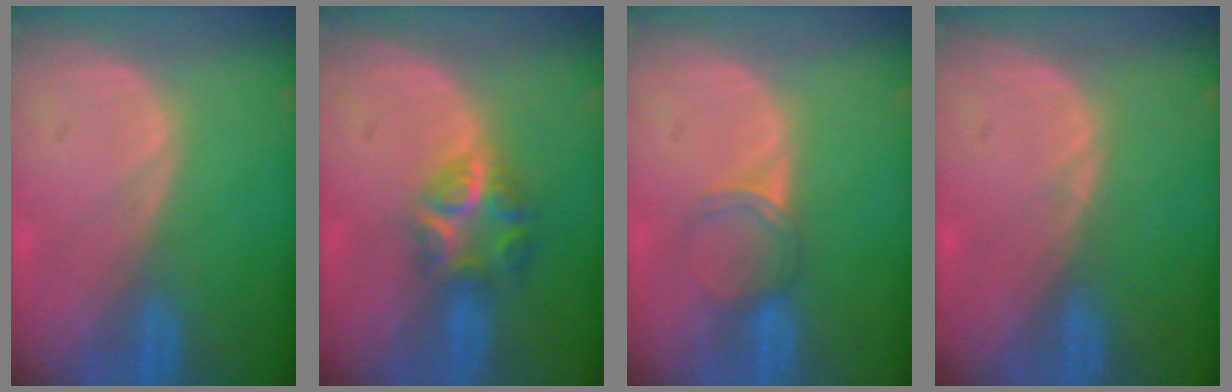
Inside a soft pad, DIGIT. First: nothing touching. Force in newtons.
{"total": 6.0, "press": 5.5, "slide": 2.5}
{"total": 3.1, "press": 2.7, "slide": 1.5}
{"total": 0.5, "press": 0.4, "slide": 0.4}